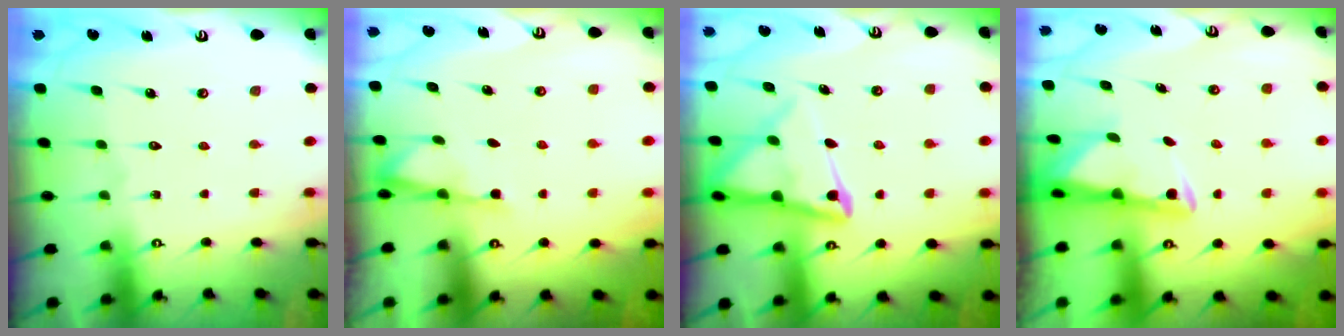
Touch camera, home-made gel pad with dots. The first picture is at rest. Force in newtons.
{"total": 2.4, "press": 2.3, "slide": 0.4}
{"total": 11.4, "press": 11.3, "slide": 1.2}
{"total": 3.0, "press": 2.9, "slide": 0.7}